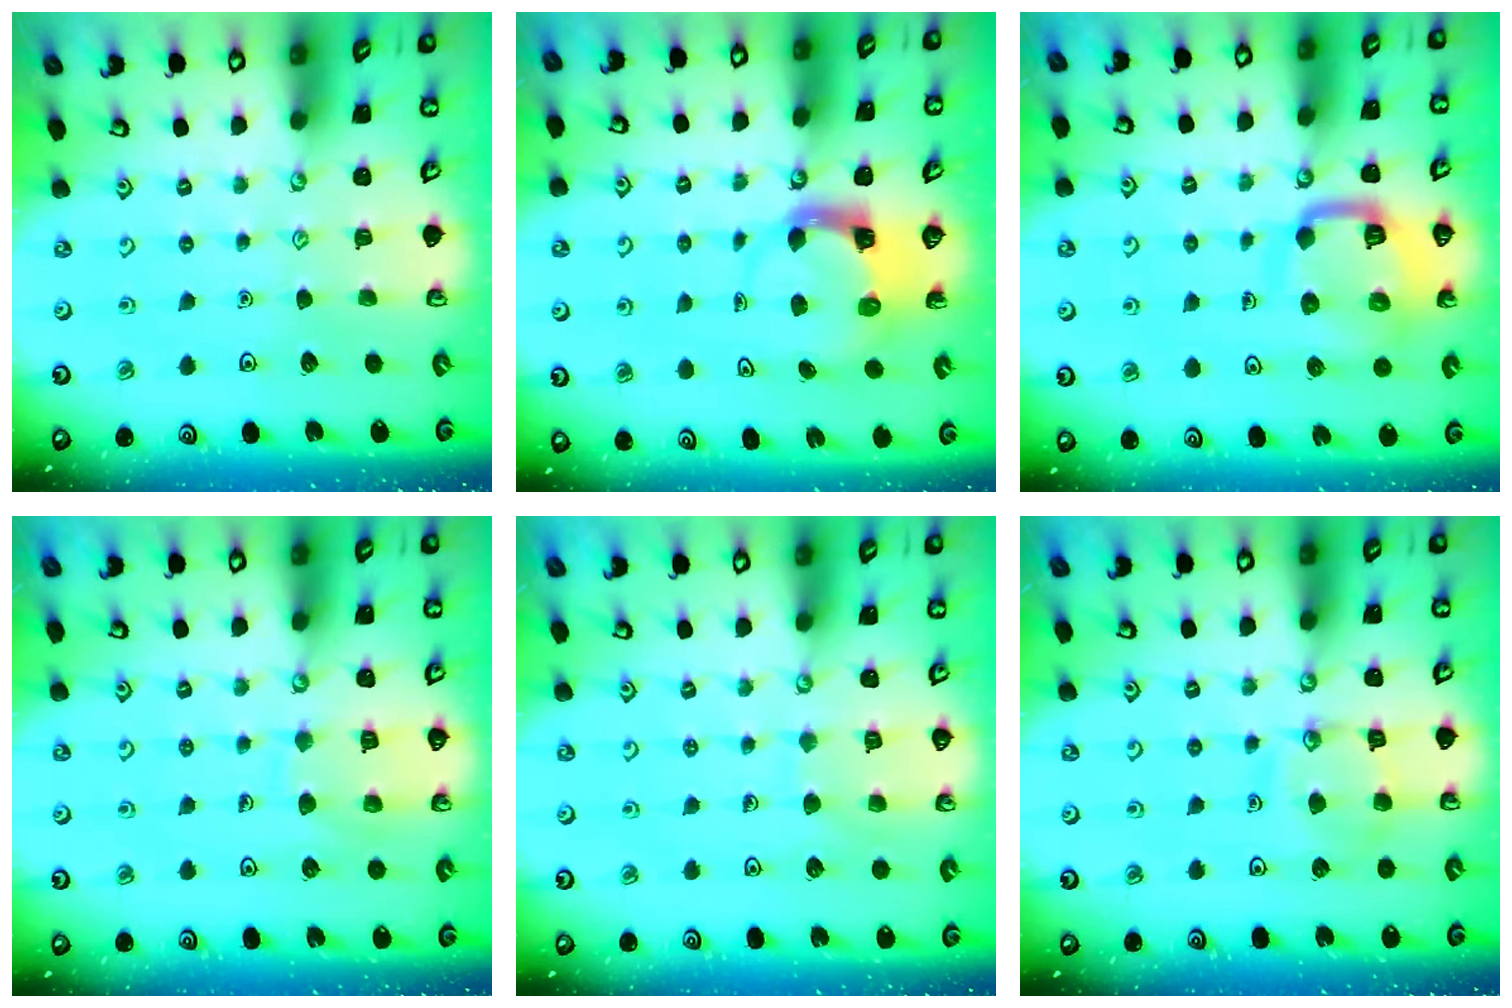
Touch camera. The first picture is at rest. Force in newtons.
{"total": 3.7, "press": 3.6, "slide": 0.5}
{"total": 12.6, "press": 12.6, "slide": 1.4}
{"total": 8.2, "press": 8.1, "slide": 0.8}
{"total": 7.4, "press": 7.4, "slide": 0.4}
{"total": 12.2, "press": 12.1, "slide": 1.1}